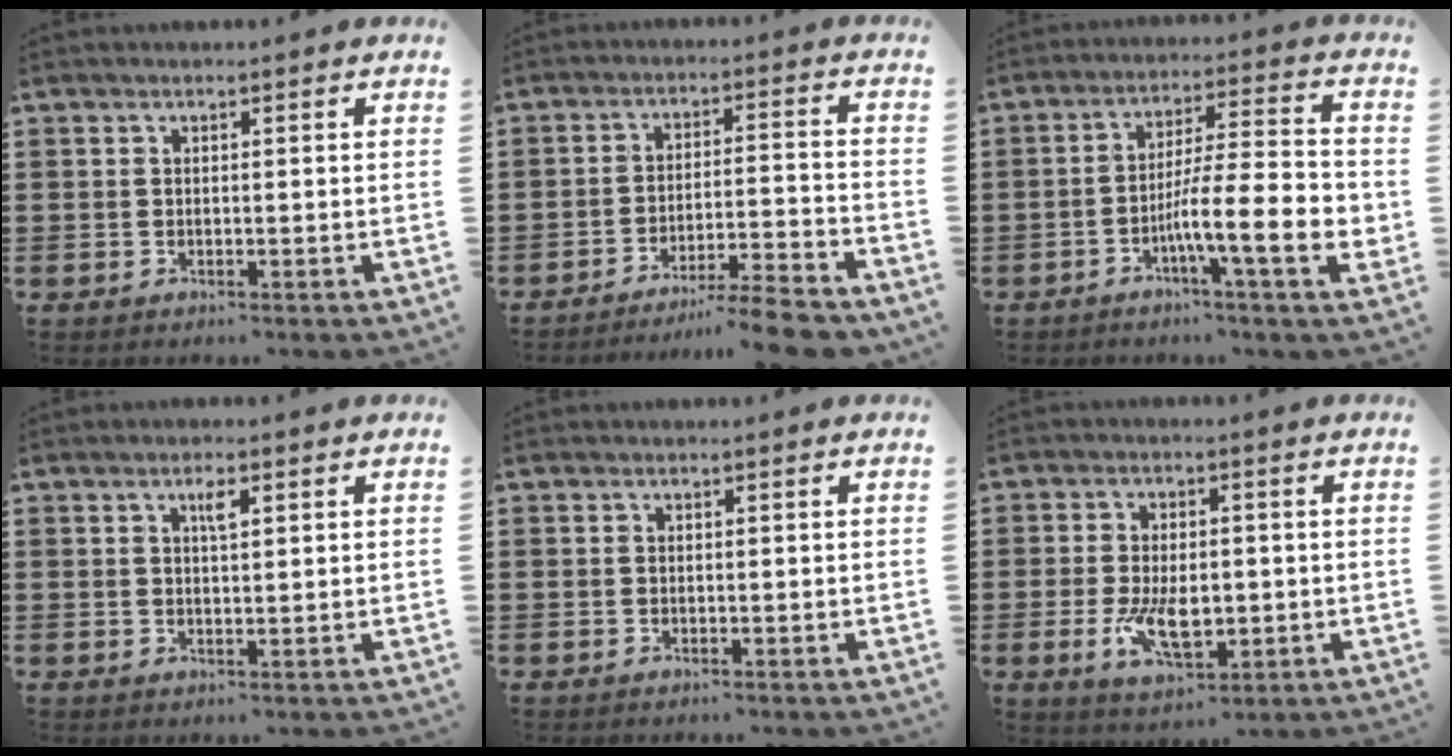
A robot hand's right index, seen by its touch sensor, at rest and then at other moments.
{"total": 6.9, "force": [-6.2, -0.5, 2.9], "torque": [-0.042, -0.005, -0.118]}
{"total": 11.7, "force": [-3.7, 2.0, 10.9], "torque": [-0.188, -0.010, -0.069]}
{"total": 2.3, "force": [1.0, 0.5, 2.0], "torque": [-0.027, -0.003, 0.012]}
{"total": 0.0}
{"total": 7.5, "force": [-1.4, 4.1, 6.1], "torque": [-0.109, -0.005, -0.026]}